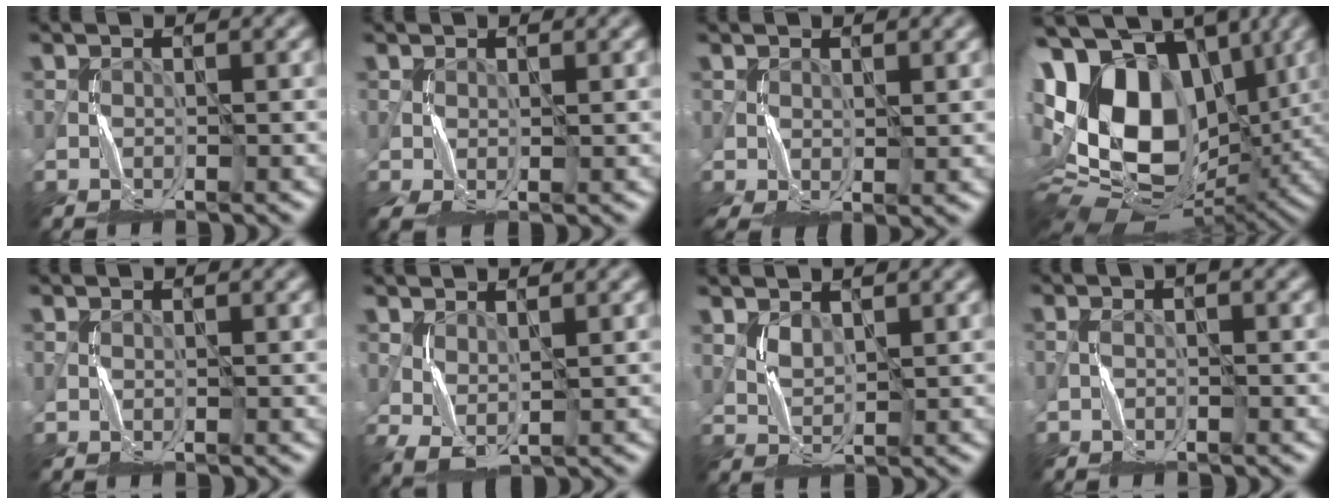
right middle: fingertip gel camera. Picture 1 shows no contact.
{"total": 2.1, "force": [-0.2, 0.9, 1.8], "torque": [-0.050, -0.002, -0.004]}
{"total": 2.2, "force": [0.5, 1.0, 1.9], "torque": [-0.049, -0.002, 0.012]}
{"total": 18.7, "force": [2.2, 12.5, 13.7], "torque": [-0.248, 0.021, 0.049]}
{"total": 0.0}
{"total": 2.0, "force": [0.8, 1.0, 1.5], "torque": [-0.044, -0.001, 0.020]}
{"total": 1.5, "force": [0.9, 0.9, 0.8], "torque": [-0.020, -0.004, 0.024]}
{"total": 1.1, "force": [-0.5, 0.2, 0.9], "torque": [-0.010, 0.007, -0.013]}